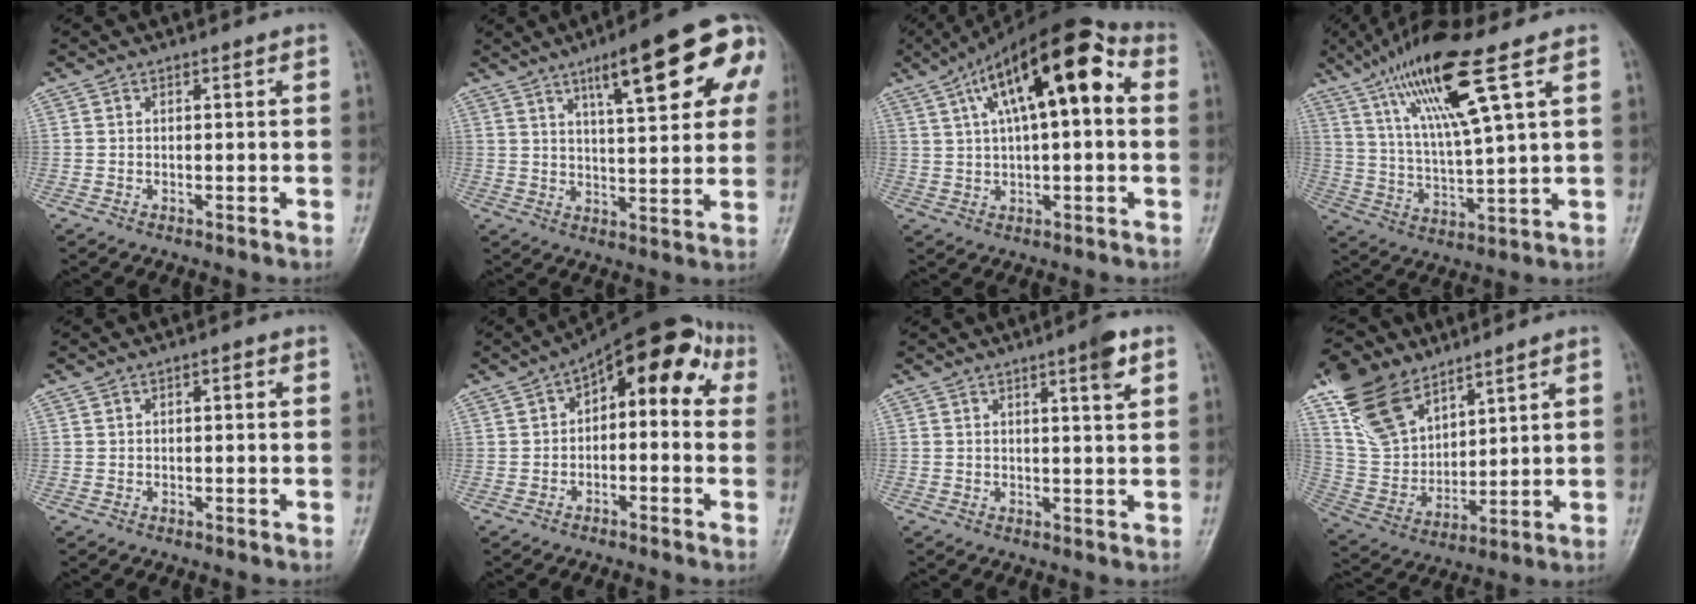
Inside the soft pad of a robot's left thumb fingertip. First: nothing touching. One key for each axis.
{"total": 18.9, "fx": 8.6, "fy": 5.2, "fz": 16.0, "tx": -0.184, "ty": -0.011, "tz": 0.112}
{"total": 17.8, "fx": 5.0, "fy": 6.8, "fz": 15.7, "tx": -0.235, "ty": 0.032, "tz": 0.069}
{"total": 16.2, "fx": 8.3, "fy": 2.4, "fz": 13.8, "tx": -0.269, "ty": -0.024, "tz": 0.158}
{"total": 0.9, "fx": 0.2, "fy": 0.6, "fz": 0.7, "tx": -0.006, "ty": 0.002, "tz": 0.003}
{"total": 11.3, "fx": 2.2, "fy": 6.0, "fz": 9.3, "tx": -0.087, "ty": 0.049, "tz": 0.019}
{"total": 3.7, "fx": 2.1, "fy": 0.4, "fz": 3.1, "tx": -0.042, "ty": -0.012, "tz": 0.029}
{"total": 16.0, "fx": 10.1, "fy": 9.1, "fz": 8.5, "tx": -0.145, "ty": -0.031, "tz": 0.207}